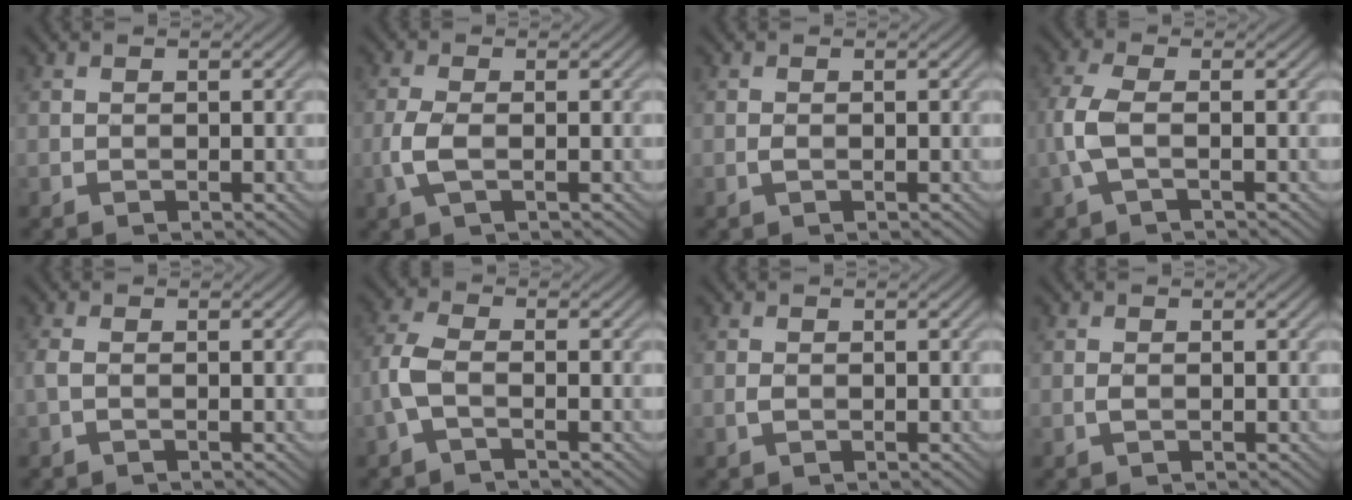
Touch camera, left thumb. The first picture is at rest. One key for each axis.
{"total": 3.5, "fx": -0.9, "fy": 1.3, "fz": 3.1, "tx": -0.083, "ty": -0.001, "tz": -0.024}
{"total": 0.6, "fx": -0.2, "fy": 0.2, "fz": 0.5, "tx": -0.015, "ty": 0.000, "tz": -0.004}
{"total": 4.3, "fx": -0.9, "fy": 1.4, "fz": 4.0, "tx": -0.106, "ty": 0.004, "tz": -0.025}
{"total": 1.3, "fx": -0.3, "fy": 0.4, "fz": 1.2, "tx": -0.034, "ty": 0.002, "tz": -0.011}
{"total": 3.9, "fx": -1.4, "fy": 1.4, "fz": 3.4, "tx": -0.092, "ty": 0.004, "tz": -0.040}
{"total": 0.7, "fx": -0.2, "fy": 0.4, "fz": 0.5, "tx": -0.015, "ty": 0.001, "tz": -0.004}
{"total": 0.7, "fx": -0.2, "fy": 0.3, "fz": 0.6, "tx": -0.017, "ty": 0.000, "tz": -0.004}